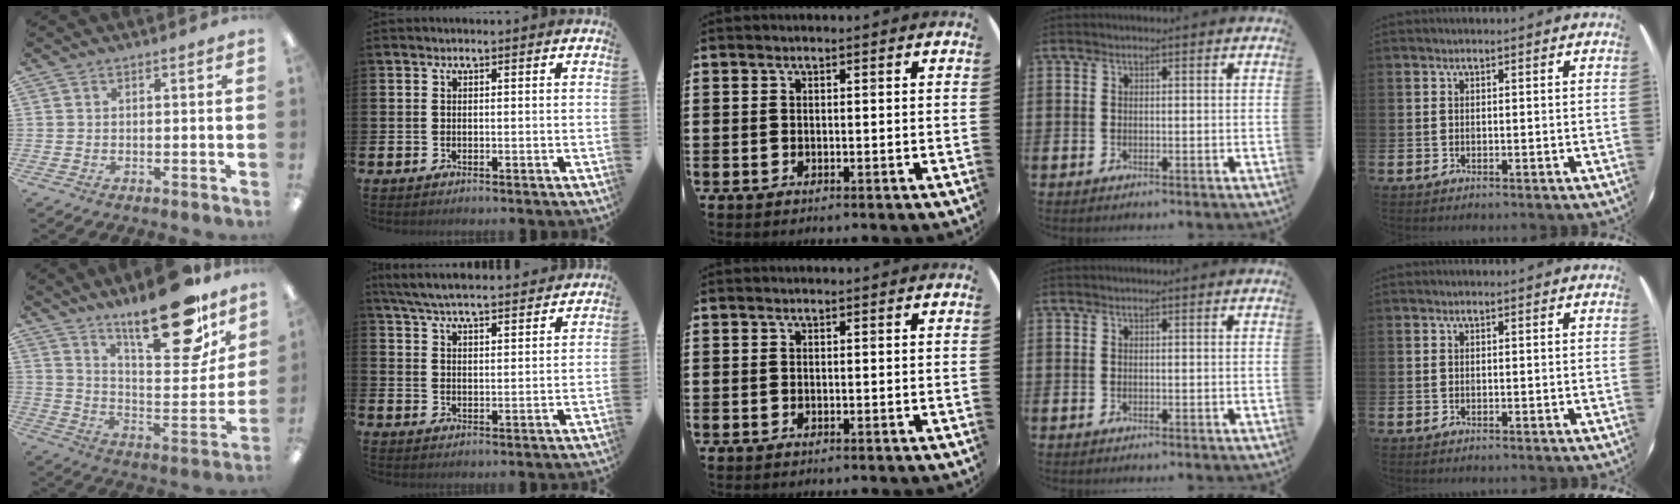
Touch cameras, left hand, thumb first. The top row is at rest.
{"thumb": {"total": 23.3, "force": [17.2, 7.4, 13.9], "torque": [-0.184, -0.124, 0.280]}, "index": {"total": 6.3, "force": [6.1, 0.5, 1.4], "torque": [-0.050, -0.034, 0.110]}}